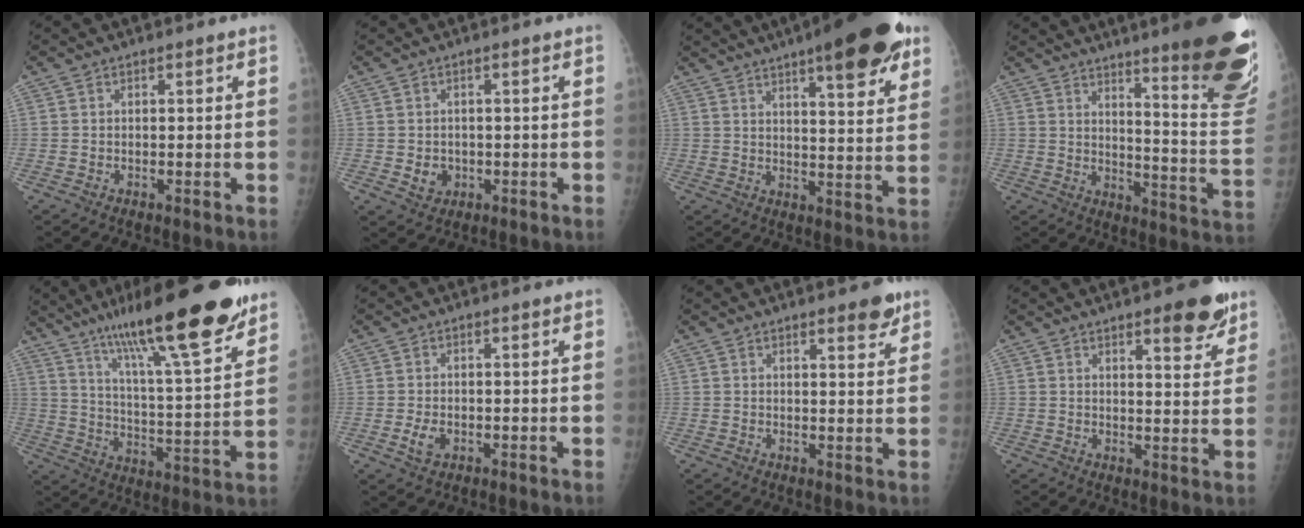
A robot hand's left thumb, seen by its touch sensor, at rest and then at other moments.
{"total": 3.1, "force": [-0.4, 2.7, 1.4], "torque": [-0.012, 0.000, 0.003]}
{"total": 19.9, "force": [12.0, 4.9, 15.1], "torque": [-0.191, -0.035, 0.163]}
{"total": 25.4, "force": [16.1, 3.5, 19.3], "torque": [-0.206, -0.102, 0.214]}
{"total": 24.4, "force": [16.5, 4.2, 17.5], "torque": [-0.264, -0.061, 0.267]}
{"total": 2.7, "force": [-0.7, 1.8, 1.9], "torque": [-0.037, -0.001, -0.010]}
{"total": 4.8, "force": [3.2, 1.3, 3.3], "torque": [-0.033, -0.017, 0.038]}
{"total": 8.7, "force": [5.5, 2.5, 6.2], "torque": [-0.061, -0.030, 0.071]}